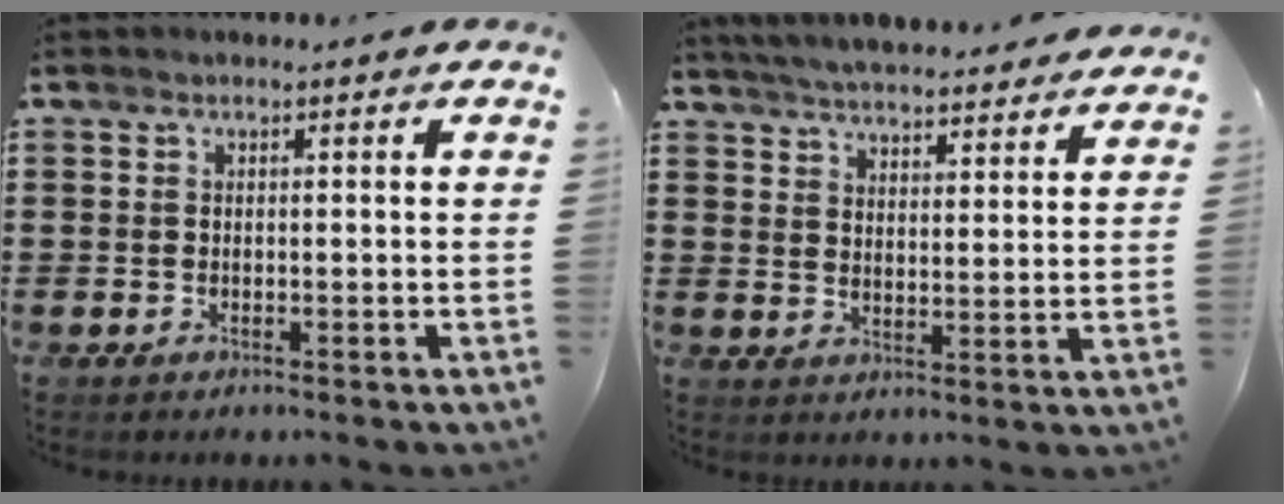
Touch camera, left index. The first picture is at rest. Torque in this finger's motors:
{"motor_torque": [1.63, -0.50, 1.00, 0.21]}